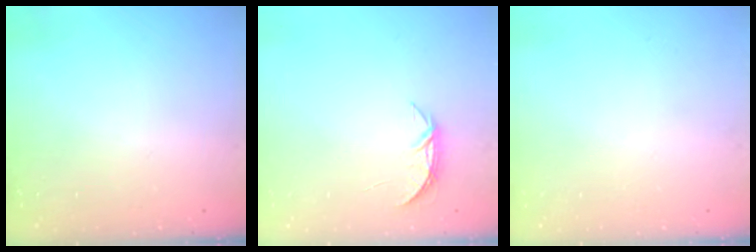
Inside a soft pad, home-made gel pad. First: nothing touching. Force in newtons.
{"total": 4.2, "press": 4.2, "slide": 0.5}
{"total": 0.0}